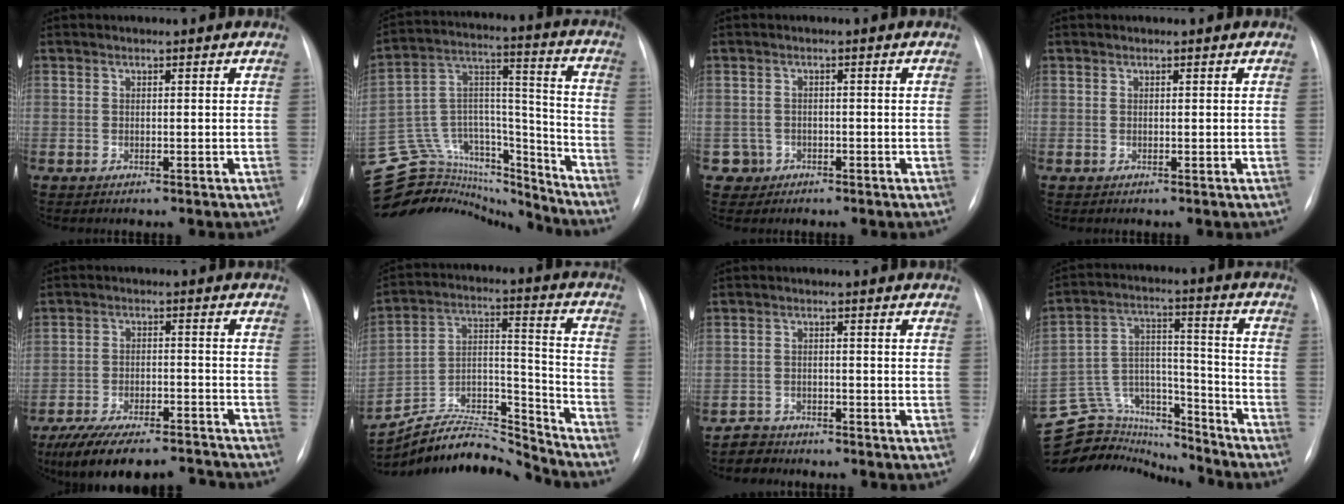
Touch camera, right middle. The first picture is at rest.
{"total": 26.8, "force": [-25.2, 6.9, 6.2], "torque": [-0.152, 0.039, -0.396]}
{"total": 2.5, "force": [-1.1, 2.2, -0.5], "torque": [0.015, 0.013, -0.020]}
{"total": 0.0}
{"total": 15.3, "force": [-13.4, 3.8, 6.2], "torque": [-0.116, 0.000, -0.206]}
{"total": 16.7, "force": [-16.6, 1.0, 1.5], "torque": [-0.028, 0.053, -0.285]}
{"total": 2.9, "force": [-2.6, 1.1, -0.8], "torque": [0.011, -0.001, -0.047]}
{"total": 20.0, "force": [-19.1, 5.2, 3.2], "torque": [-0.080, 0.053, -0.304]}